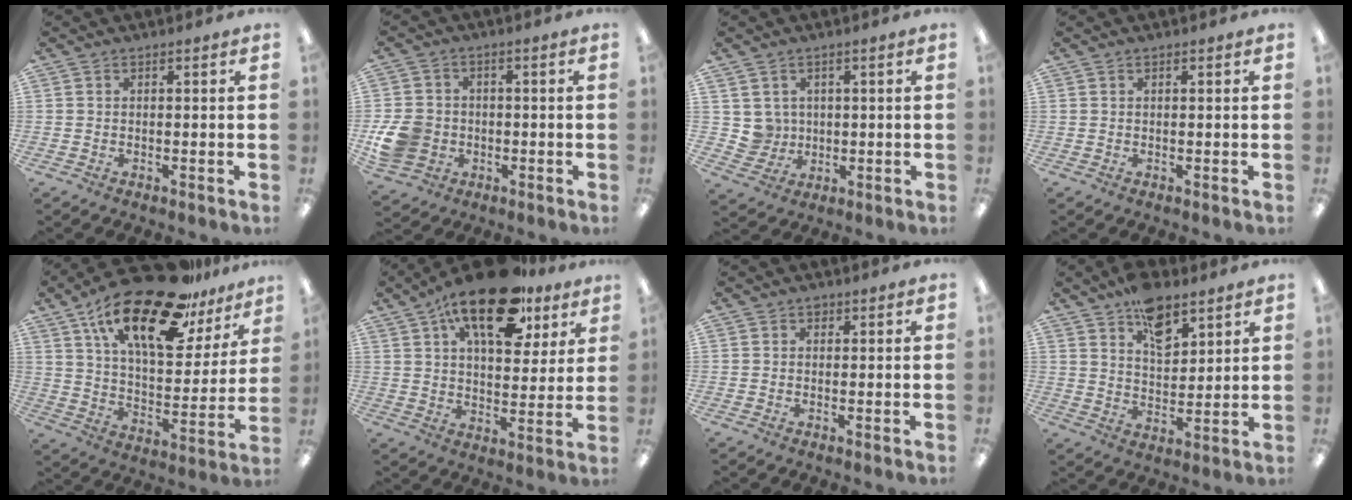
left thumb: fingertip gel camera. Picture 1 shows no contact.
{"total": 9.8, "force": [-2.2, 8.4, 4.4], "torque": [-0.099, 0.026, -0.036]}
{"total": 5.0, "force": [2.0, 4.6, -0.2], "torque": [-0.013, -0.002, 0.042]}
{"total": 0.5, "force": [0.4, 0.2, 0.3], "torque": [-0.008, 0.004, 0.006]}
{"total": 24.6, "force": [16.1, 9.5, 16.0], "torque": [-0.263, -0.092, 0.273]}
{"total": 19.8, "force": [12.3, 8.7, 12.9], "torque": [-0.203, -0.054, 0.203]}
{"total": 1.0, "force": [0.5, 0.7, 0.5], "torque": [-0.004, 0.000, 0.006]}
{"total": 10.4, "force": [6.9, 5.4, 5.6], "torque": [-0.081, -0.033, 0.122]}